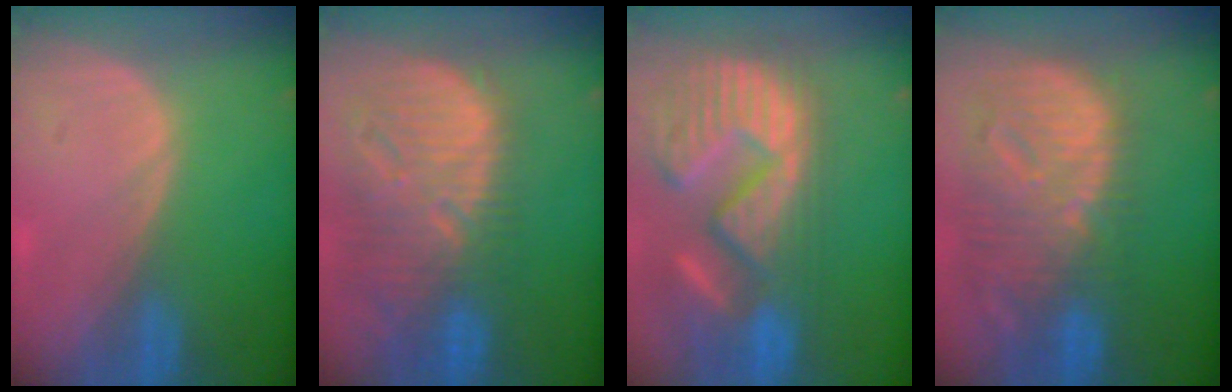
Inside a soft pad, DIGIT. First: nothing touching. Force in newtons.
{"total": 13.3, "press": 11.5, "slide": 6.7}
{"total": 15.4, "press": 12.7, "slide": 8.7}
{"total": 12.7, "press": 10.9, "slide": 6.4}